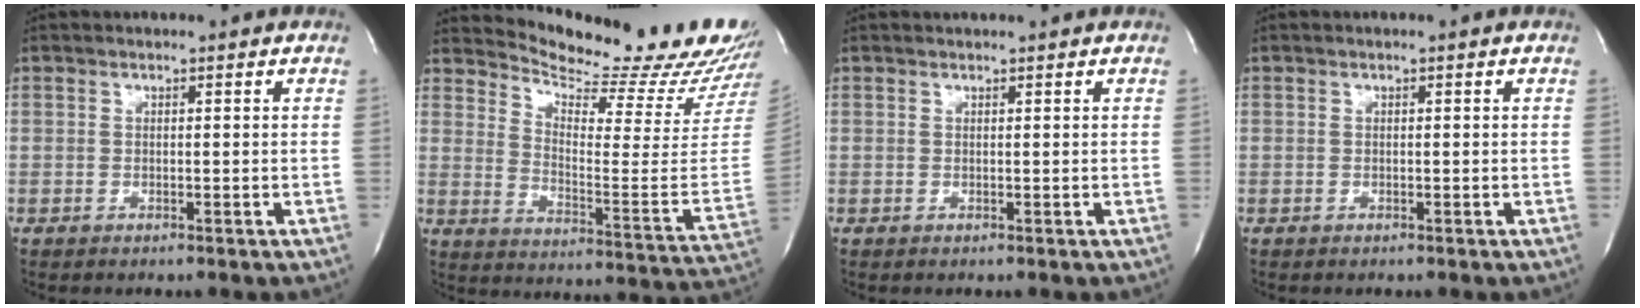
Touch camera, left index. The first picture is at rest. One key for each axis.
{"total": 22.1, "fx": 20.7, "fy": 1.1, "fz": 7.6, "tx": -0.121, "ty": -0.128, "tz": 0.263}
{"total": 1.6, "fx": 1.5, "fy": 0.1, "fz": 0.3, "tx": -0.007, "ty": 0.011, "tz": 0.020}
{"total": 0.0}